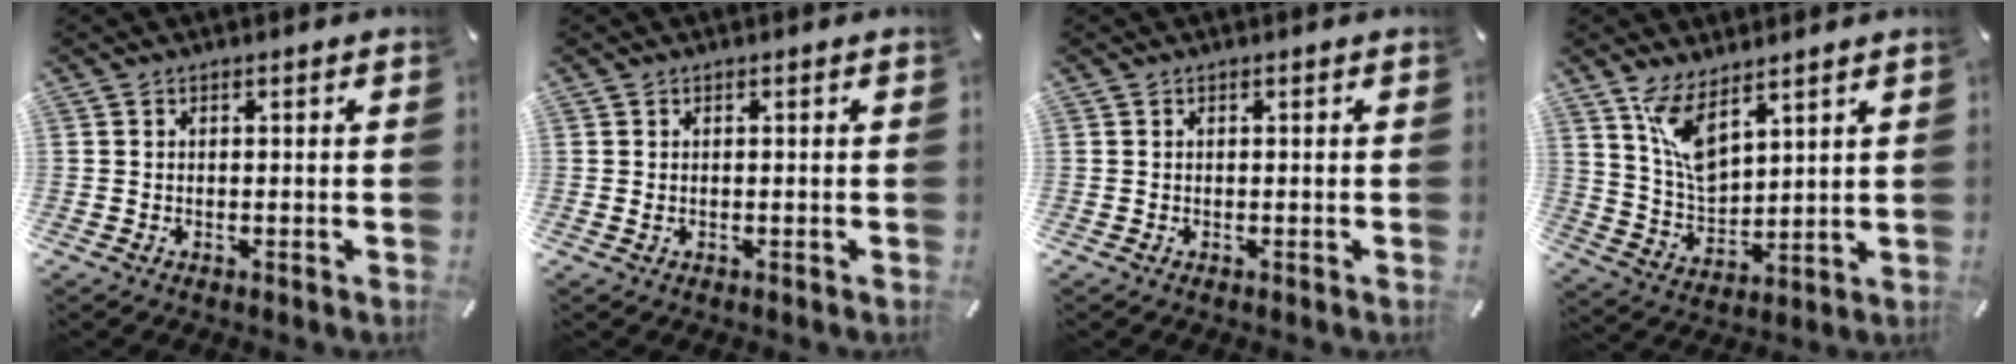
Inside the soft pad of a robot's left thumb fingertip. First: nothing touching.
{"total": 0.6, "force": [-0.1, 0.2, 0.6], "torque": [-0.012, 0.000, -0.001]}
{"total": 0.0}
{"total": 10.4, "force": [7.2, 4.4, 6.1], "torque": [-0.136, -0.037, 0.136]}